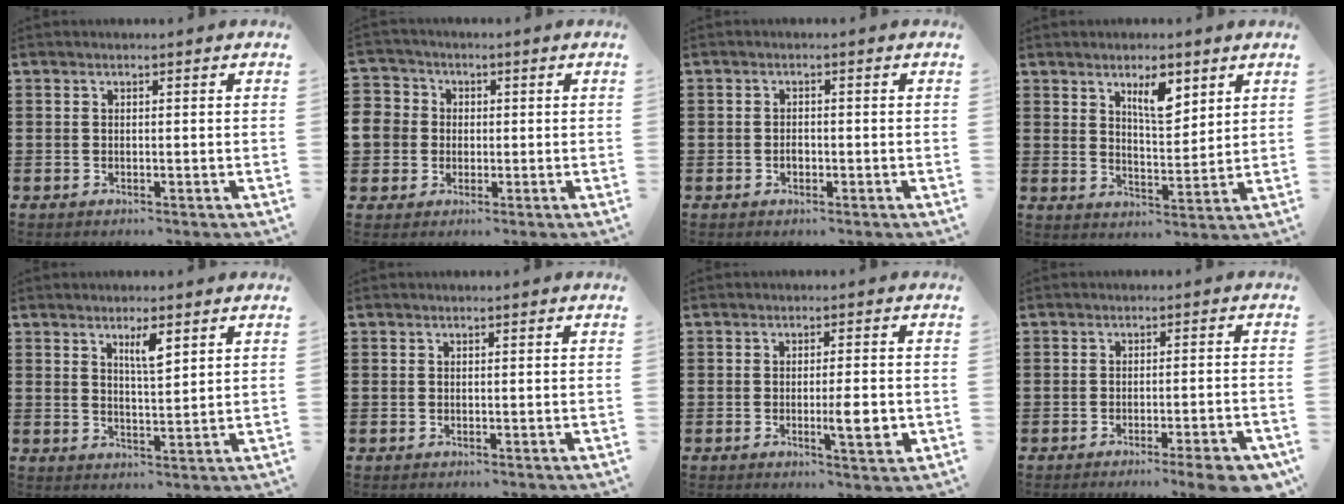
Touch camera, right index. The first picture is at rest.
{"total": 5.4, "force": [-0.2, 5.4, 1.0], "torque": [-0.056, 0.012, -0.009]}
{"total": 1.5, "force": [-0.5, 0.8, 1.1], "torque": [-0.023, -0.001, -0.010]}
{"total": 6.1, "force": [3.5, 2.1, 4.5], "torque": [-0.073, -0.004, 0.055]}
{"total": 3.8, "force": [2.2, 0.7, 3.0], "torque": [-0.056, 0.002, 0.035]}
{"total": 0.0}
{"total": 5.2, "force": [-1.2, 0.7, 5.0], "torque": [-0.074, -0.009, -0.019]}
{"total": 4.2, "force": [-3.1, -0.1, 2.8], "torque": [-0.044, -0.011, -0.053]}